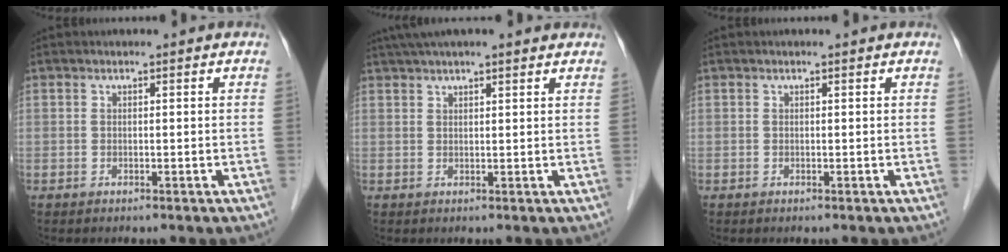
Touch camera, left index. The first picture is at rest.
{"total": 9.7, "force": [8.1, 1.2, 5.2], "torque": [-0.085, 0.046, 0.113]}
{"total": 0.0}